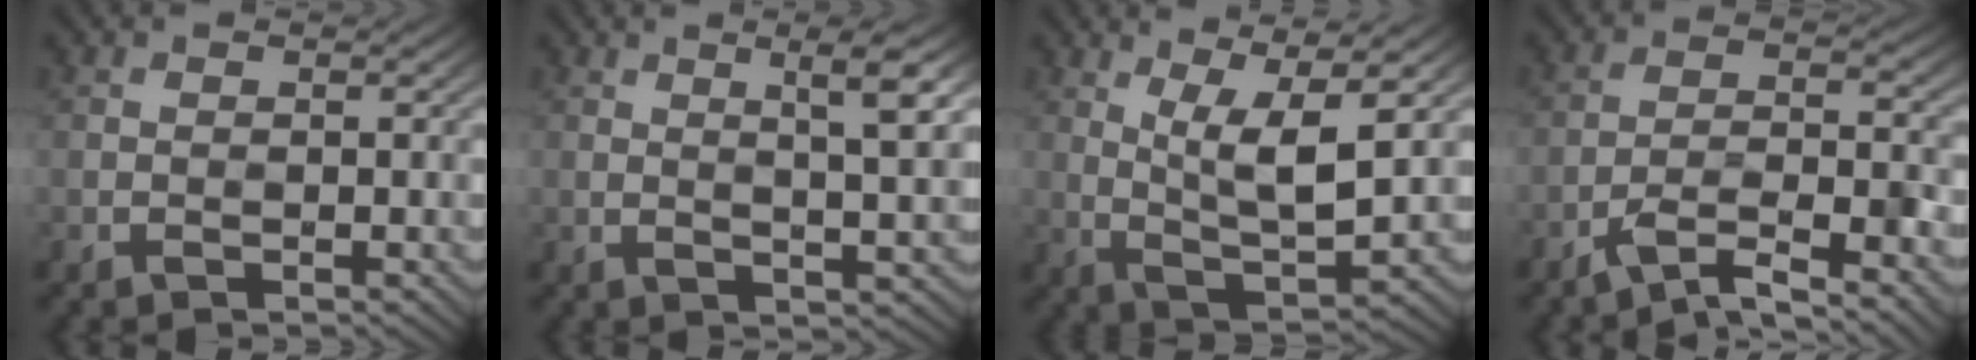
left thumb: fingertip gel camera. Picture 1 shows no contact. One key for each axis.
{"total": 4.4, "fx": 2.3, "fy": 0.1, "fz": 3.8, "tx": -0.061, "ty": 0.010, "tz": 0.042}
{"total": 6.4, "fx": 3.2, "fy": 0.9, "fz": 5.5, "tx": -0.111, "ty": 0.004, "tz": 0.068}
{"total": 7.0, "fx": -4.5, "fy": 1.8, "fz": 5.1, "tx": -0.091, "ty": 0.002, "tz": -0.075}